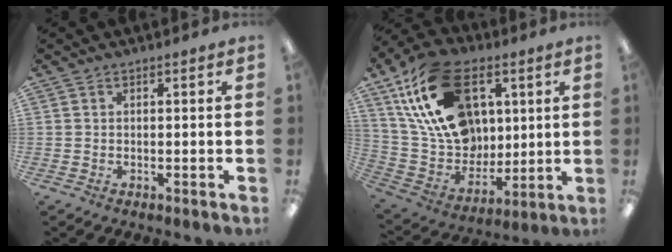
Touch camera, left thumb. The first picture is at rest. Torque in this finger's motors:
{"motor_torque": [0.54, 0.92, 1.43, -1.34, 0.33]}